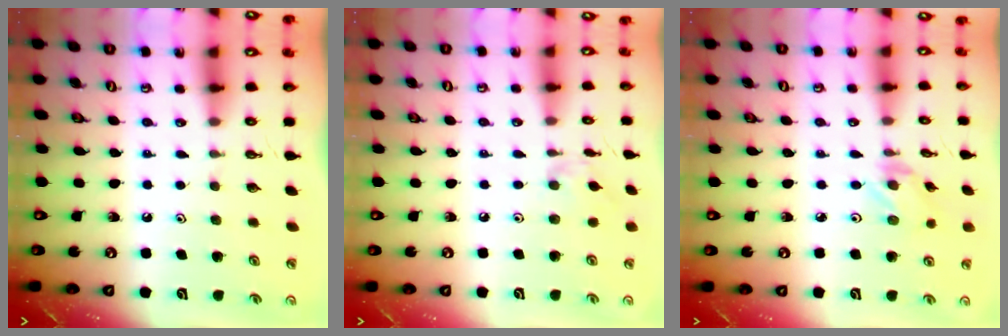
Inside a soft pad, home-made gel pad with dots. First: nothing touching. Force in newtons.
{"total": 4.0, "press": 4.0, "slide": 0.8}
{"total": 2.1, "press": 2.1, "slide": 0.3}